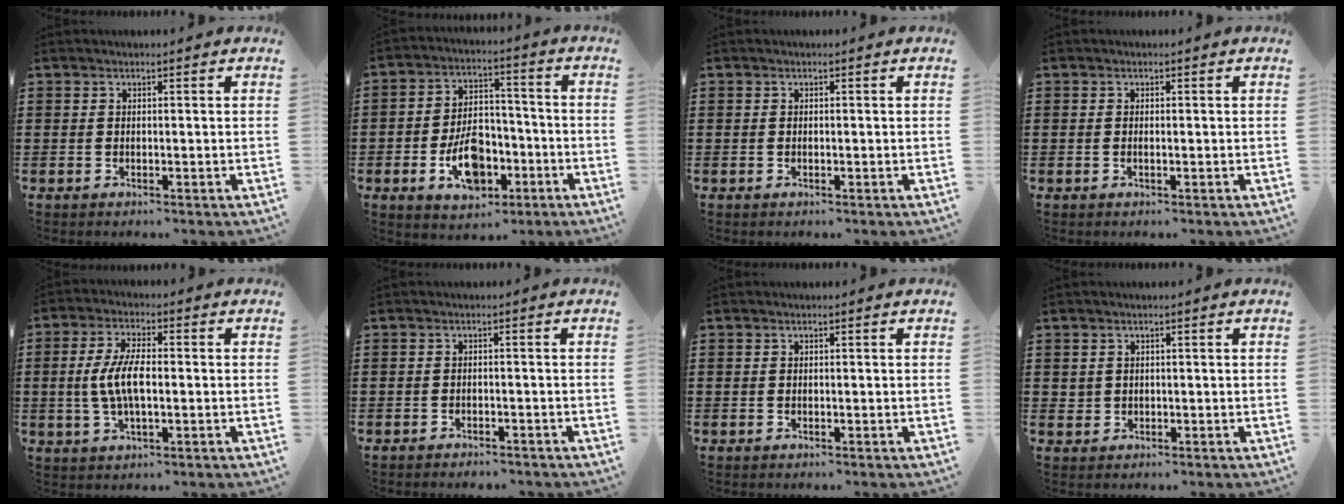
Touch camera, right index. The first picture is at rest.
{"total": 9.3, "force": [-3.4, 5.7, 6.5], "torque": [-0.102, 0.005, -0.064]}
{"total": 0.0}
{"total": 0.5, "force": [-0.1, 0.1, 0.5], "torque": [-0.011, -0.003, -0.001]}
{"total": 6.8, "force": [-0.5, 2.7, 6.2], "torque": [-0.138, -0.003, -0.017]}
{"total": 1.1, "force": [-1.1, 0.1, 0.0], "torque": [-0.005, 0.002, -0.025]}
{"total": 0.0}
{"total": 1.2, "force": [0.4, 1.1, 0.1], "torque": [-0.006, 0.006, 0.007]}